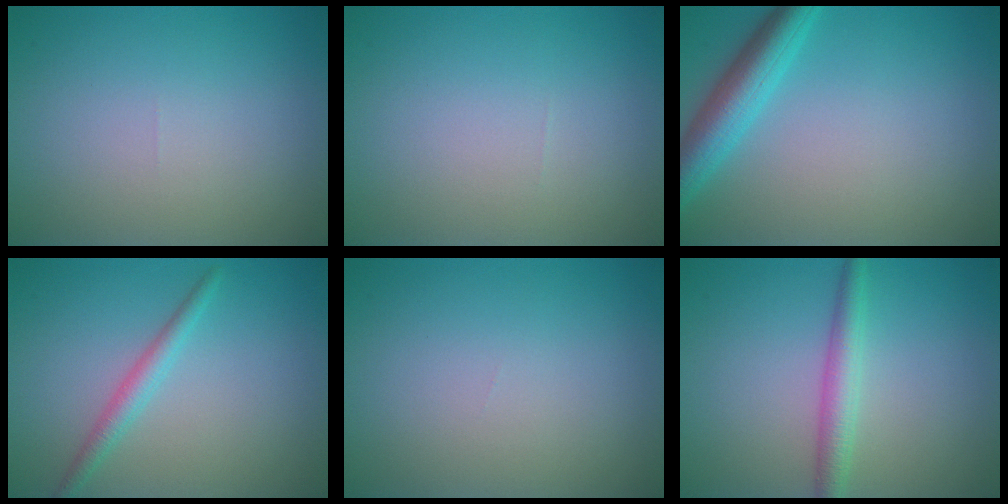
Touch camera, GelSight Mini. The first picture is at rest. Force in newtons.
{"total": 0.0}
{"total": 4.5, "press": 4.5, "slide": 0.2}
{"total": 2.0, "press": 2.0, "slide": 0.0}
{"total": 0.0}
{"total": 2.7, "press": 2.7, "slide": 0.1}